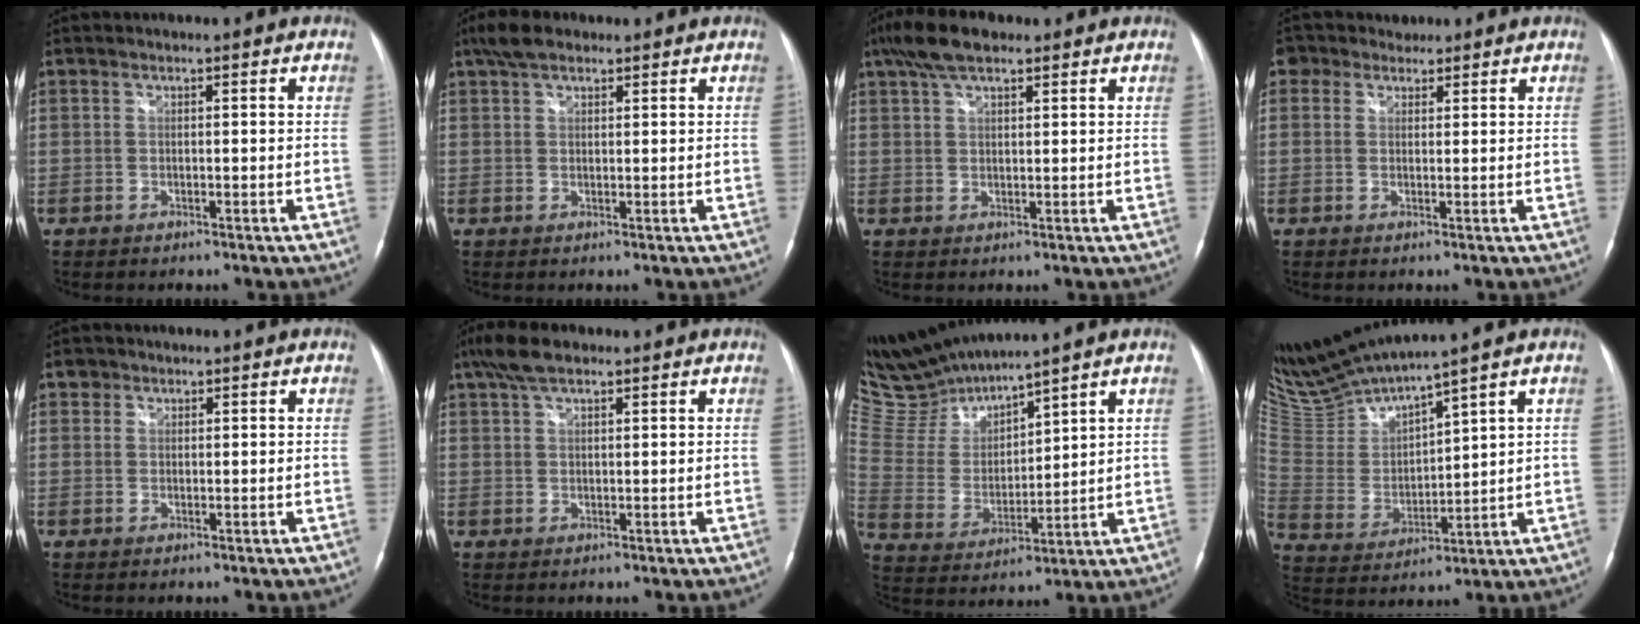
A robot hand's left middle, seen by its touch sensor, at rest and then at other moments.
{"total": 4.3, "force": [3.1, 2.0, 2.2], "torque": [-0.052, 0.019, 0.061]}
{"total": 6.8, "force": [4.8, 2.4, 4.3], "torque": [-0.091, 0.024, 0.087]}
{"total": 3.6, "force": [2.2, 2.7, 0.5], "torque": [-0.015, 0.028, 0.036]}
{"total": 1.3, "force": [0.7, 1.0, 0.0], "torque": [0.011, 0.001, 0.006]}
{"total": 5.2, "force": [3.7, 1.8, 3.2], "torque": [-0.074, 0.022, 0.071]}
{"total": 10.4, "force": [10.3, -0.2, 1.6], "torque": [-0.061, -0.002, 0.226]}
{"total": 13.3, "force": [12.4, -0.9, 4.7], "torque": [-0.113, -0.011, 0.259]}